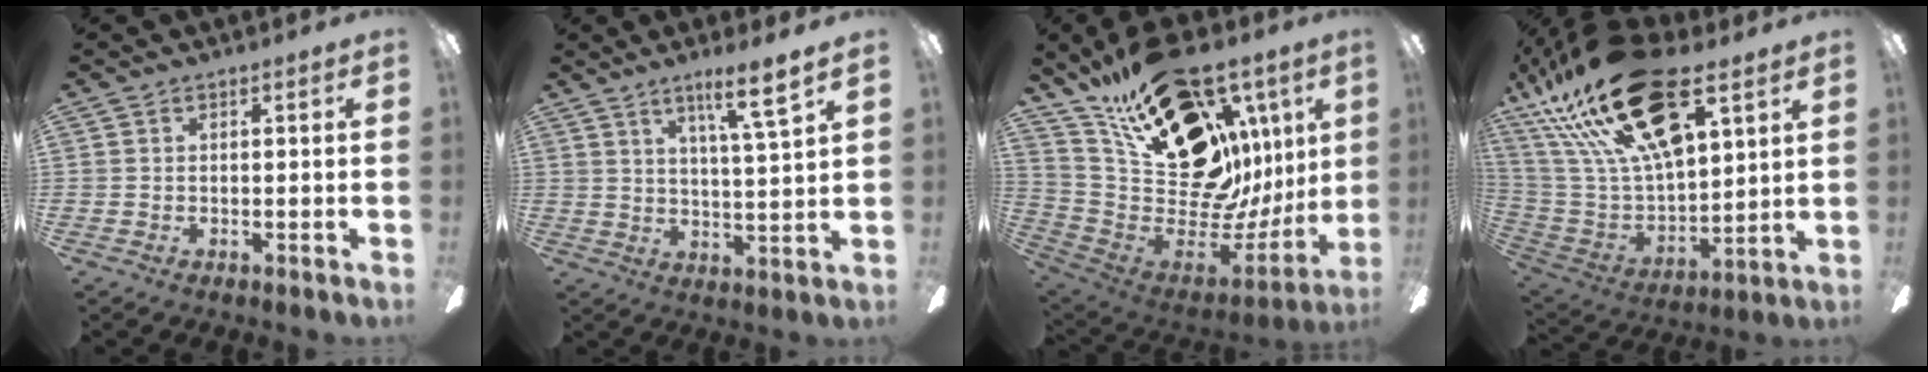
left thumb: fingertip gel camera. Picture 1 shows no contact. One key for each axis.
{"total": 8.6, "fx": 5.8, "fy": 0.4, "fz": 6.3, "tx": -0.095, "ty": -0.032, "tz": 0.089}
{"total": 31.3, "fx": 15.1, "fy": 18.3, "fz": 20.4, "tx": -0.310, "ty": -0.111, "tz": 0.311}
{"total": 30.3, "fx": 16.8, "fy": 13.3, "fz": 21.4, "tx": -0.420, "ty": -0.090, "tz": 0.287}